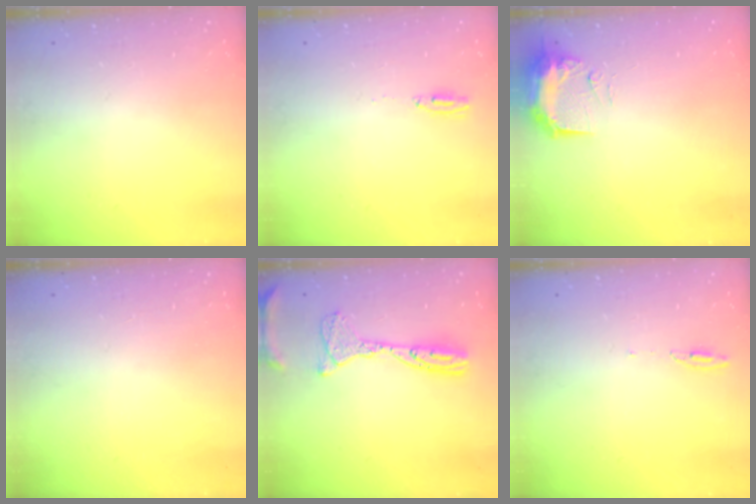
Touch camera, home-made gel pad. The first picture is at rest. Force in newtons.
{"total": 4.8, "press": 2.7, "slide": 4.0}
{"total": 11.4, "press": 10.0, "slide": 5.4}
{"total": 0.0}
{"total": 13.7, "press": 13.7, "slide": 1.3}
{"total": 4.1, "press": 4.0, "slide": 0.7}